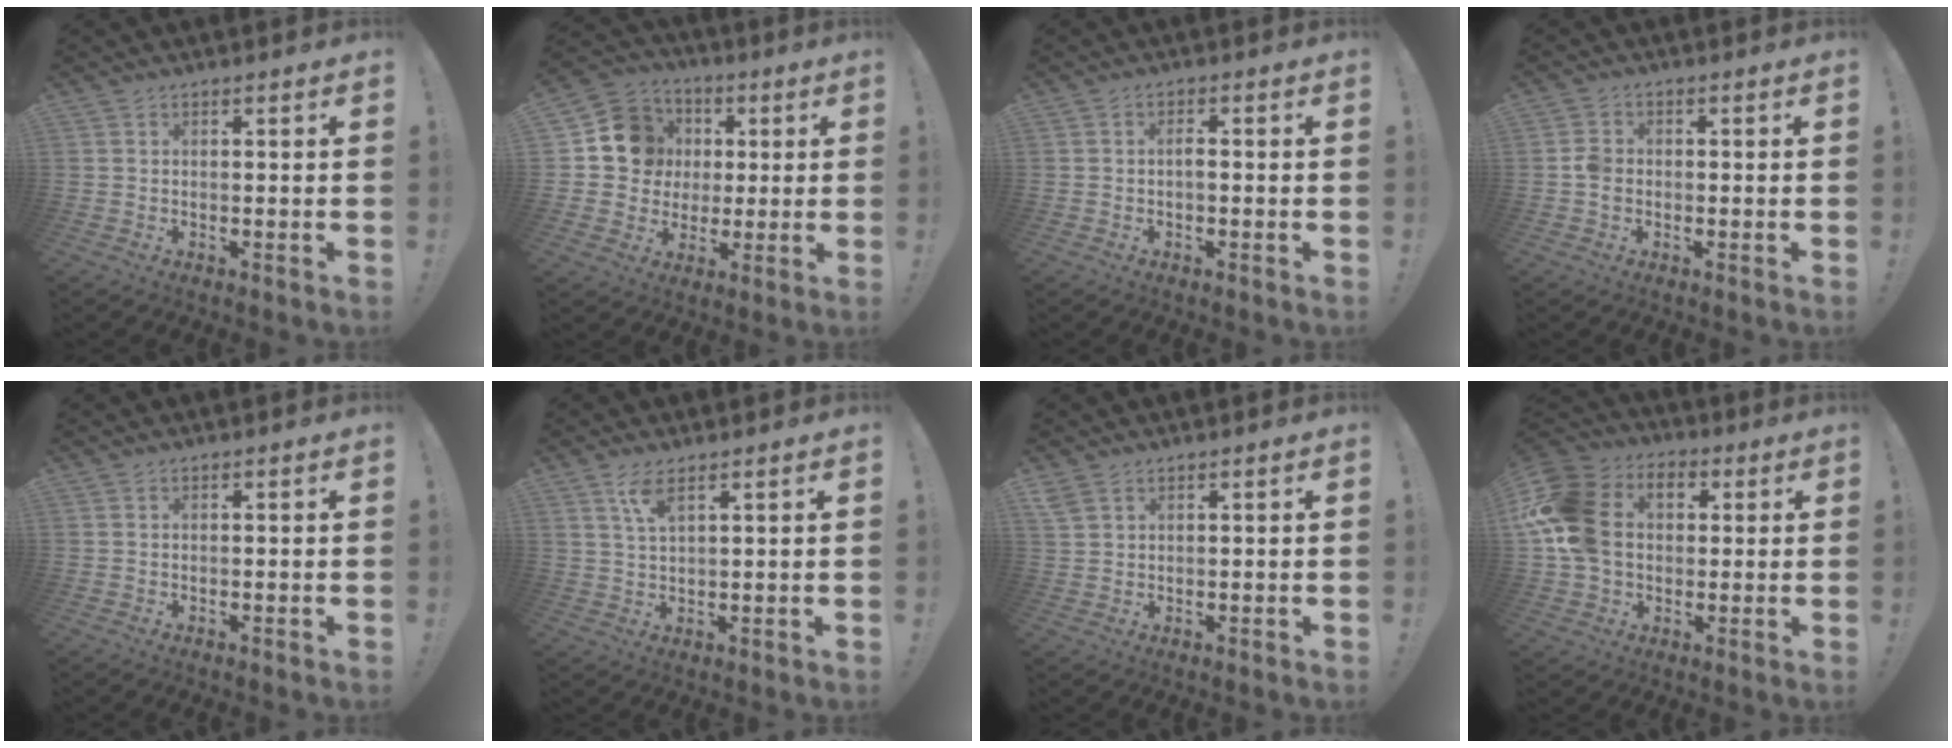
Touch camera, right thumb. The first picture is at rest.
{"total": 13.5, "force": [2.3, 12.6, 4.2], "torque": [-0.051, 0.006, 0.057]}
{"total": 1.5, "force": [-0.7, 0.5, 1.3], "torque": [-0.032, 0.006, -0.013]}
{"total": 3.6, "force": [-1.1, 2.7, 2.1], "torque": [-0.041, 0.007, -0.021]}
{"total": 0.0}
{"total": 4.7, "force": [2.9, 1.6, 3.3], "torque": [-0.057, -0.008, 0.047]}
{"total": 2.9, "force": [1.9, 1.7, 1.3], "torque": [-0.024, -0.006, 0.040]}
{"total": 18.3, "force": [2.0, 14.3, 11.2], "torque": [-0.220, 0.009, 0.041]}